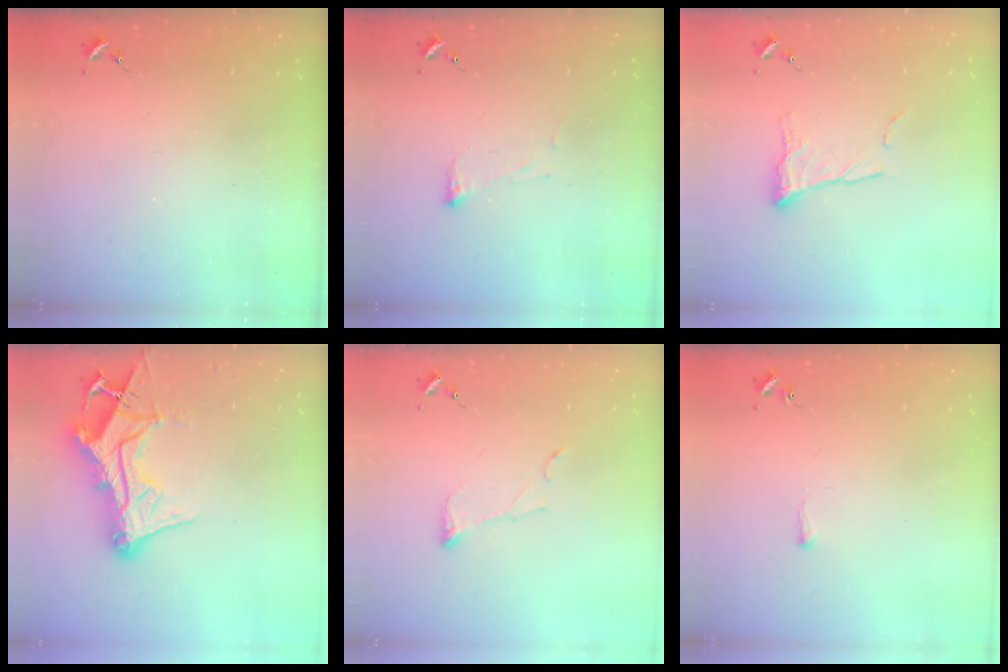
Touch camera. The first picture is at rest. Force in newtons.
{"total": 3.6, "press": 3.4, "slide": 1.0}
{"total": 9.5, "press": 9.5, "slide": 0.5}
{"total": 17.6, "press": 17.5, "slide": 1.8}
{"total": 6.7, "press": 6.6, "slide": 0.6}
{"total": 1.9, "press": 1.8, "slide": 0.3}